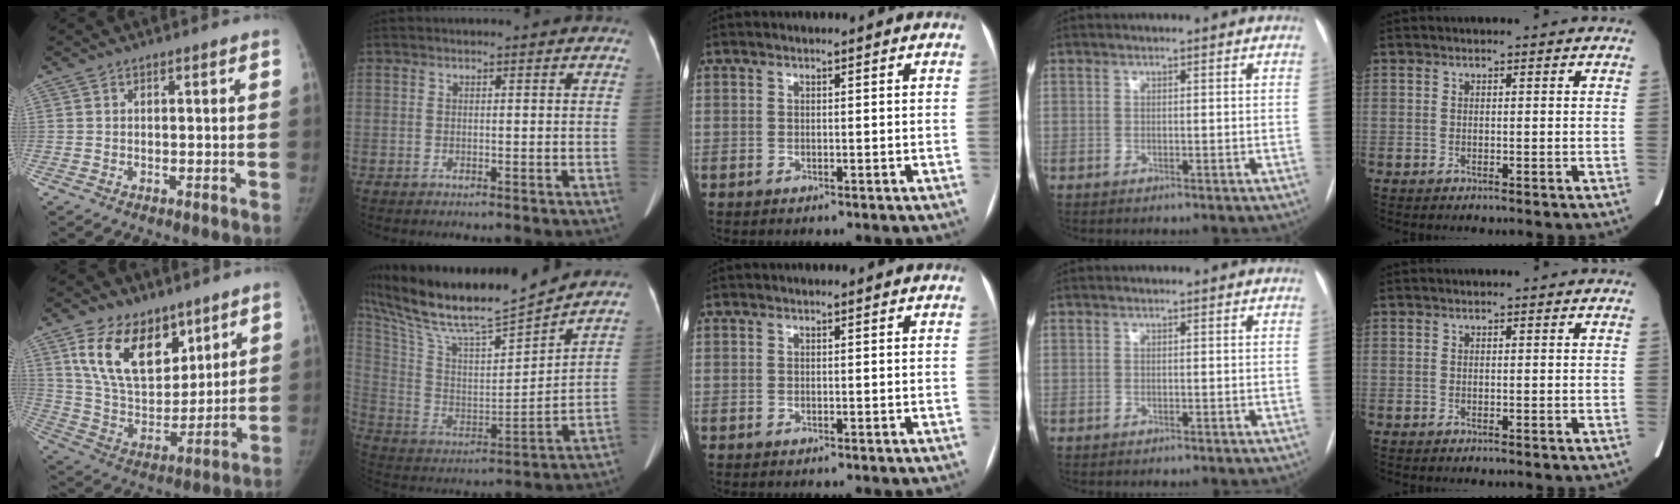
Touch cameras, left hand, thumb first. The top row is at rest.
{"thumb": {"total": 18.0, "force": [9.9, 10.7, 10.6], "torque": [-0.142, -0.050, 0.193]}, "index": {"total": 20.0, "force": [17.8, 0.3, 9.2], "torque": [-0.185, -0.006, 0.318]}}